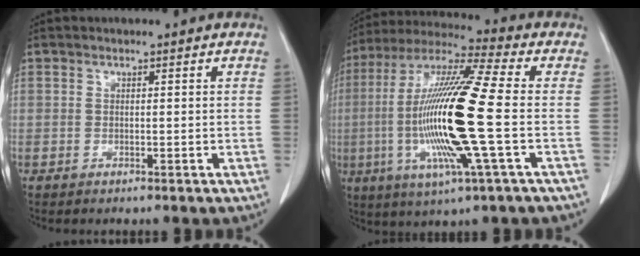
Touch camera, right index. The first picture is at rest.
{"total": 20.0, "force": [-2.8, 0.5, 19.8], "torque": [-0.410, -0.010, -0.061]}